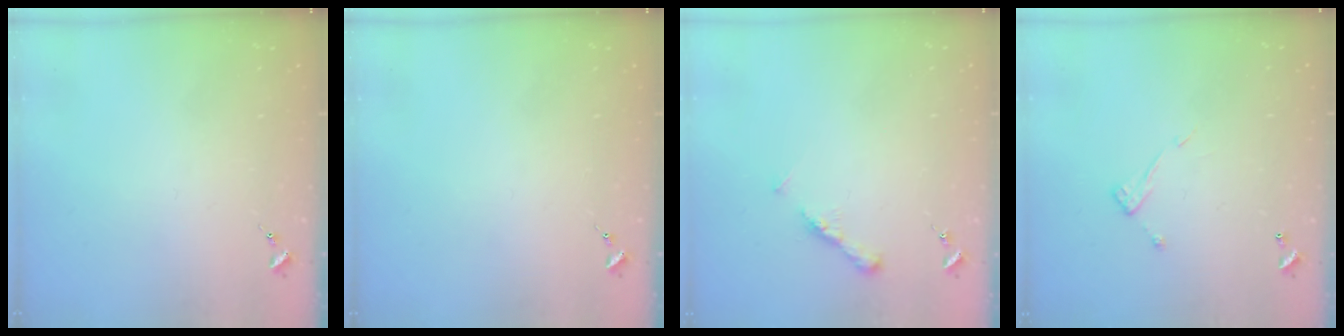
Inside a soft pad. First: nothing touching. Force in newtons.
{"total": 0.0}
{"total": 6.8, "press": 6.7, "slide": 0.6}
{"total": 7.5, "press": 7.4, "slide": 0.4}